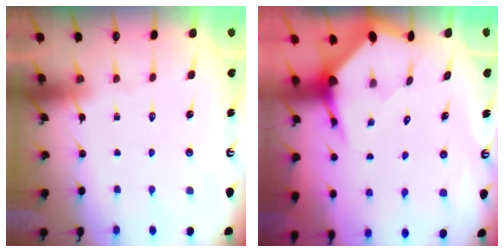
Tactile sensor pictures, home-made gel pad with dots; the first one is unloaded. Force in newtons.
{"total": 3.4, "press": 3.4, "slide": 0.4}